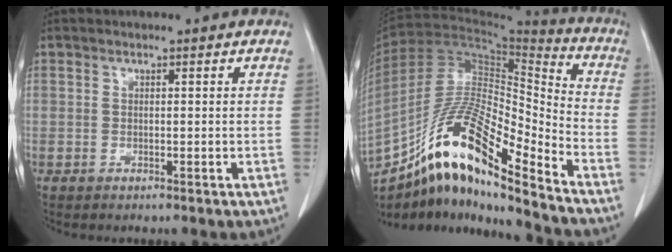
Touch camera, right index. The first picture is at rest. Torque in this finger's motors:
{"motor_torque": [1.11, -1.03, 0.41, 0.21]}